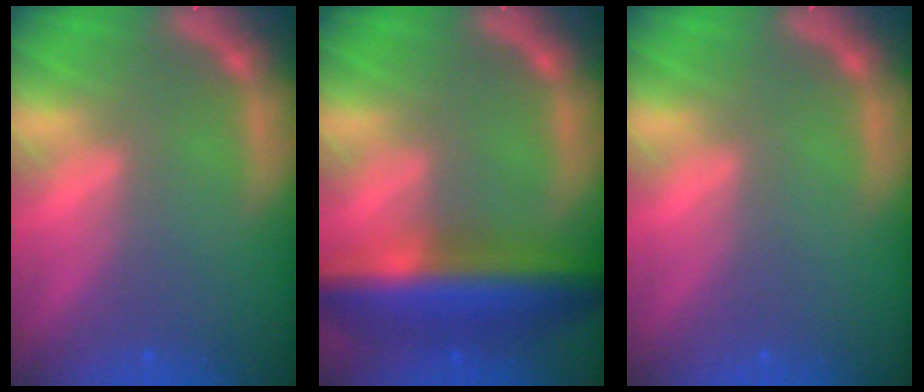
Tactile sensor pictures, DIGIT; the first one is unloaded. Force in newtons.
{"total": 9.5}
{"total": 0.0}